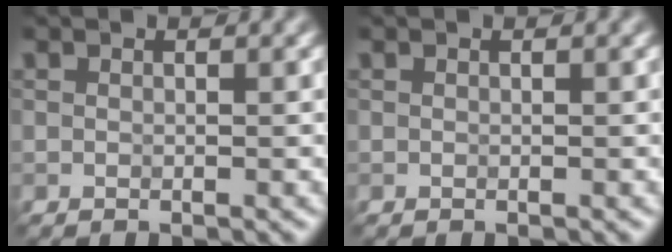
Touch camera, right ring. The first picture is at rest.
{"total": 0.0}